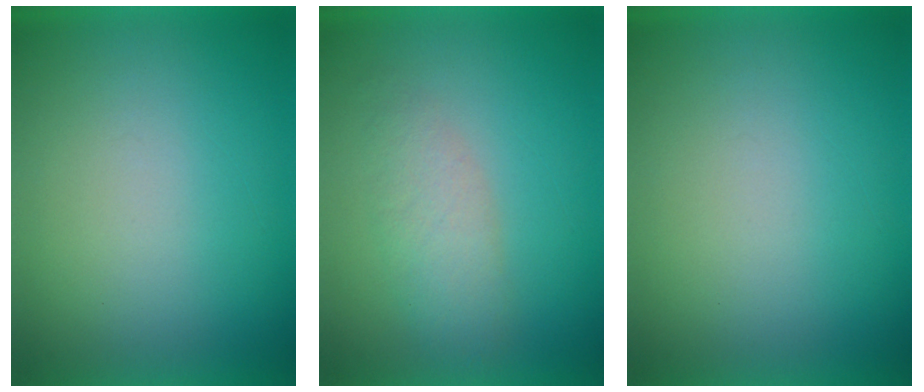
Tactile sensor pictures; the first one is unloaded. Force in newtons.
{"total": 2.9}
{"total": 0.0}